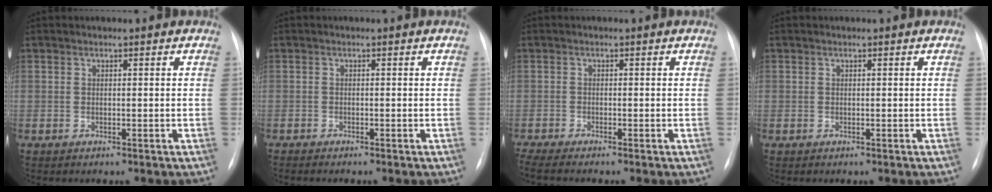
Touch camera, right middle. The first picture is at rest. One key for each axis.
{"total": 1.5, "fx": -1.3, "fy": -0.1, "fz": 0.7, "tx": -0.009, "ty": -0.003, "tz": -0.017}
{"total": 4.1, "fx": -3.5, "fy": -0.4, "fz": 2.0, "tx": -0.033, "ty": -0.011, "tz": -0.061}
{"total": 0.0}